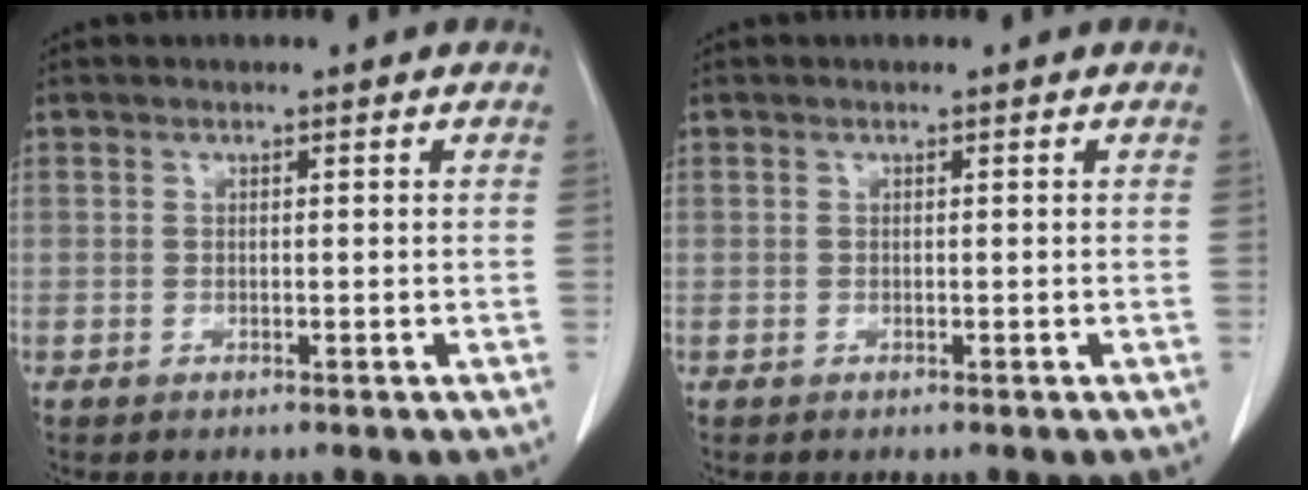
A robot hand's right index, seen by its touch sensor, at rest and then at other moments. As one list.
[{"total": 0.0}]